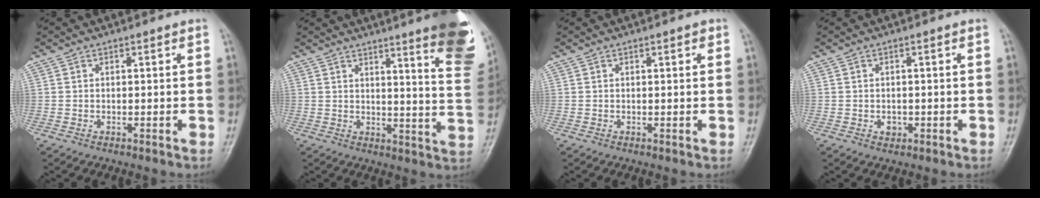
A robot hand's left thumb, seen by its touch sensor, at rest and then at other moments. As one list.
[{"total": 16.5, "force": [10.4, 2.3, 12.6], "torque": [-0.126, -0.063, 0.117]}, {"total": 1.0, "force": [0.5, 0.3, 0.8], "torque": [-0.009, 0.001, 0.005]}, {"total": 1.6, "force": [-0.5, 1.3, 0.8], "torque": [-0.004, 0.003, -0.005]}]